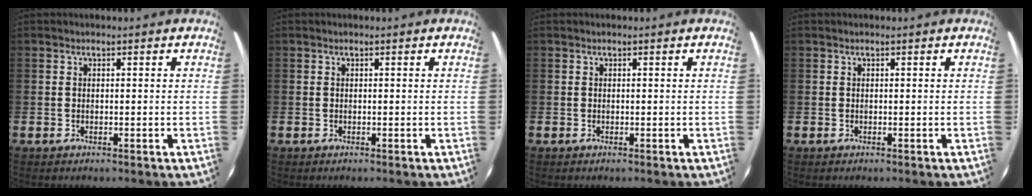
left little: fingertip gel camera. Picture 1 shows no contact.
{"total": 0.0}
{"total": 0.0}
{"total": 0.0}